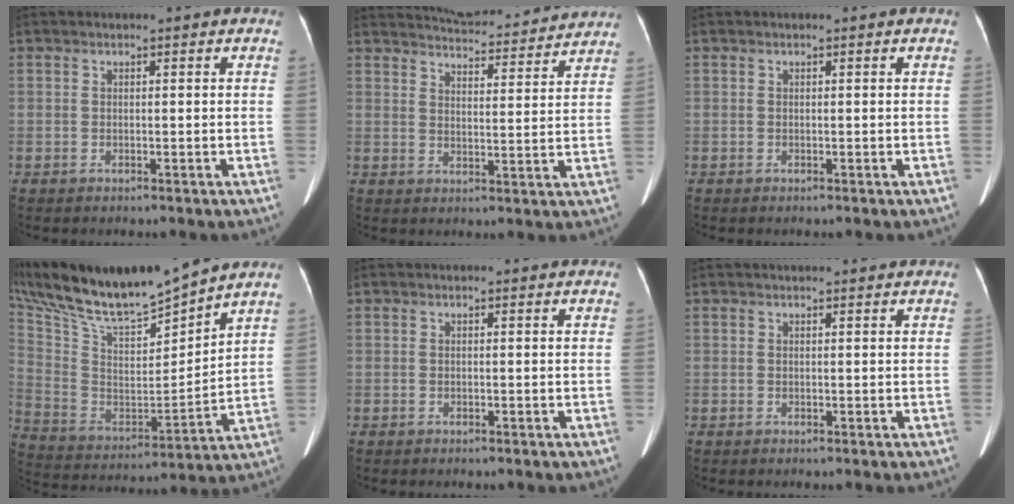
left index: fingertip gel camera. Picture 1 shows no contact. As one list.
[{"total": 16.1, "force": [15.4, 1.9, 4.1], "torque": [-0.059, 0.005, 0.199]}, {"total": 0.0}, {"total": 21.0, "force": [18.7, 1.6, 9.5], "torque": [-0.197, -0.003, 0.339]}, {"total": 0.0}, {"total": 1.7, "force": [1.5, 0.2, 0.7], "torque": [-0.008, 0.019, 0.022]}]